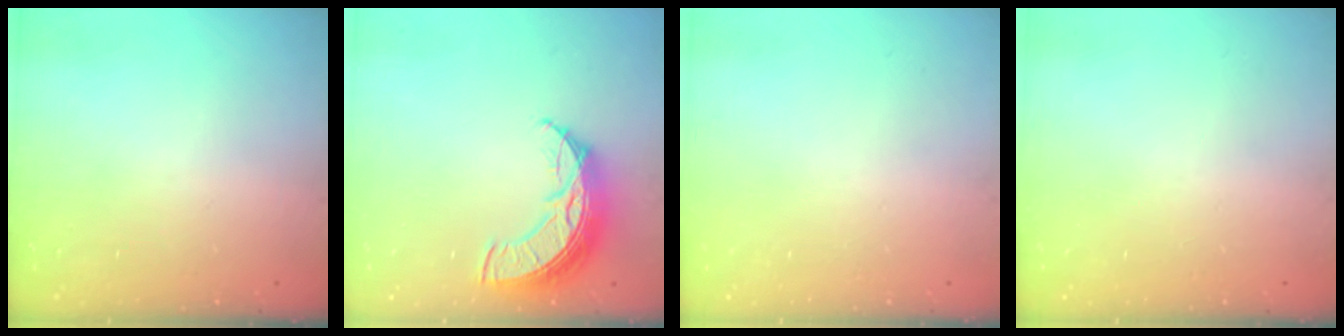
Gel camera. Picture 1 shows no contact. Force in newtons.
{"total": 13.7, "press": 13.7, "slide": 1.0}
{"total": 0.0}
{"total": 0.0}